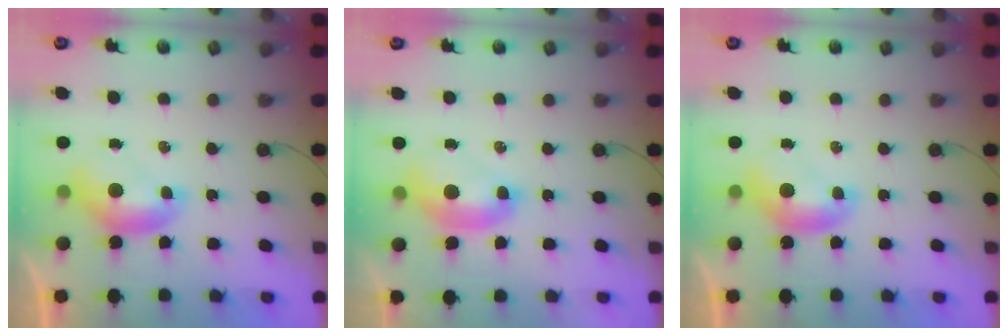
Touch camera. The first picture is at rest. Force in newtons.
{"total": 2.4, "press": 2.4, "slide": 0.6}
{"total": 0.0}